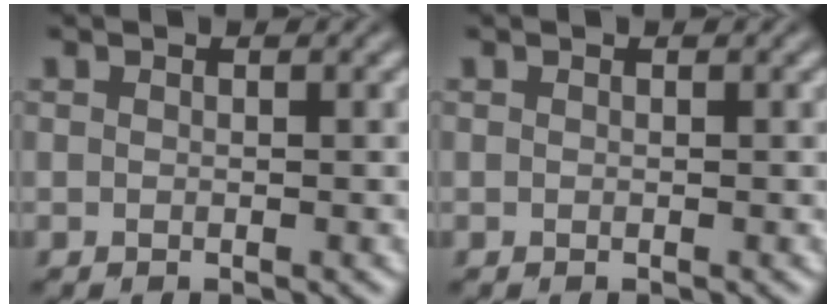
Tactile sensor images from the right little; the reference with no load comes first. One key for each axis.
{"total": 0.0}